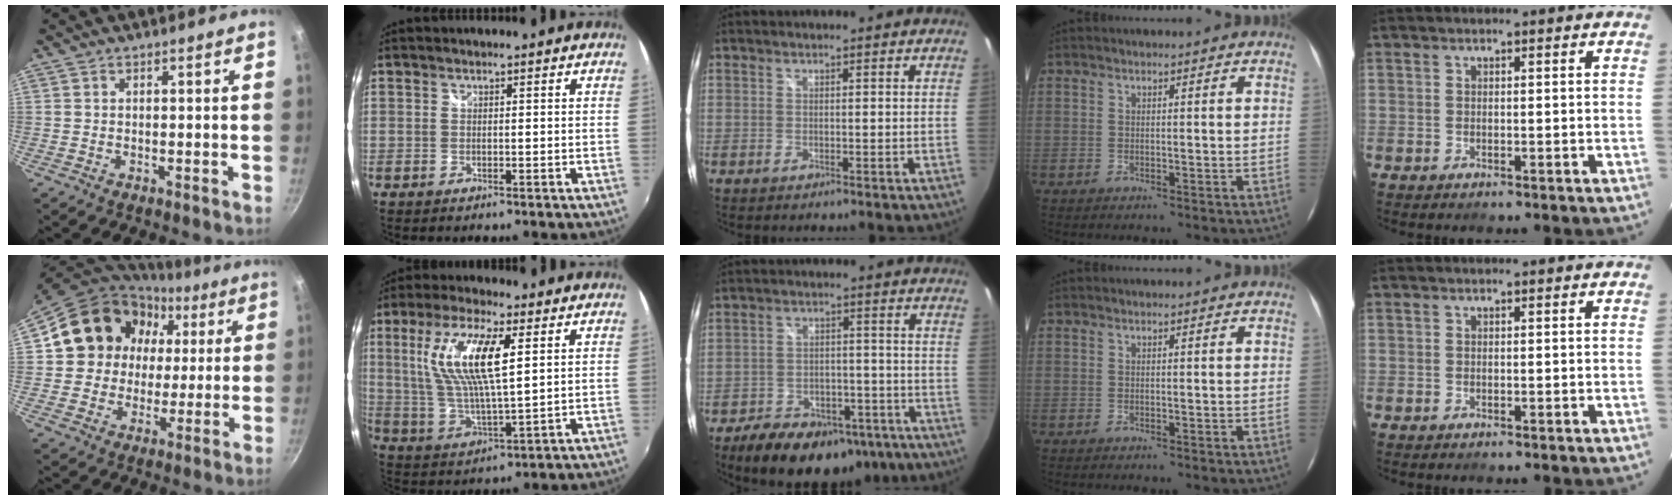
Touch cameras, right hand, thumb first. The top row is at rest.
{"thumb": {"total": 17.7, "force": [4.9, 15.6, 6.8], "torque": [-0.101, 0.025, 0.079]}, "index": {"total": 14.8, "force": [4.8, 4.0, 13.4], "torque": [-0.259, 0.003, 0.098]}, "middle": {"total": 18.5, "force": [-12.8, 9.8, 9.0], "torque": [-0.182, 0.002, -0.166]}}